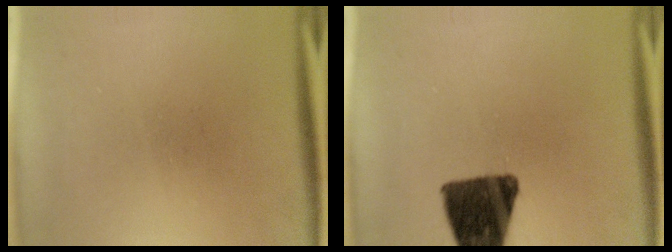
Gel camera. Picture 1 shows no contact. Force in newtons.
{"total": 12.7}